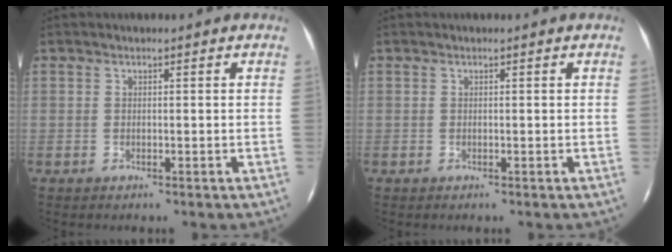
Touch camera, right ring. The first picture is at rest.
{"total": 0.0}